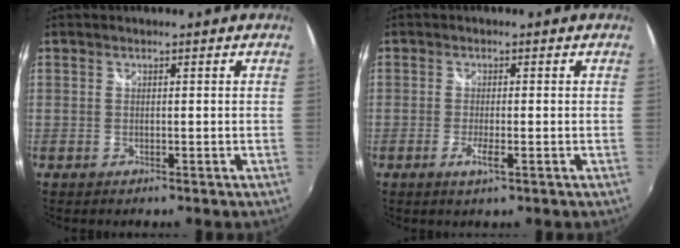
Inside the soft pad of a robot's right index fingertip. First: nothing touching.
{"total": 2.5, "force": [-1.1, 0.1, 2.2], "torque": [-0.046, -0.005, -0.022]}